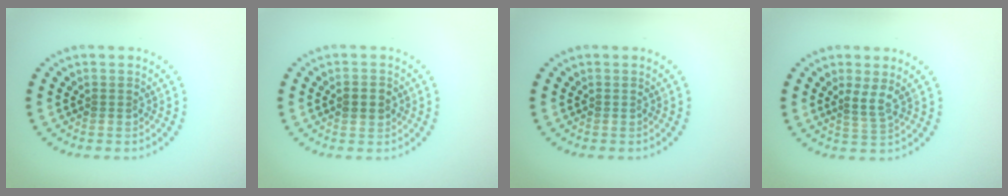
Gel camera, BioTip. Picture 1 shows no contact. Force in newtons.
{"total": 1.8, "press": 1.8, "slide": 0.1}
{"total": 0.0}
{"total": 1.9, "press": 1.3, "slide": 1.4}